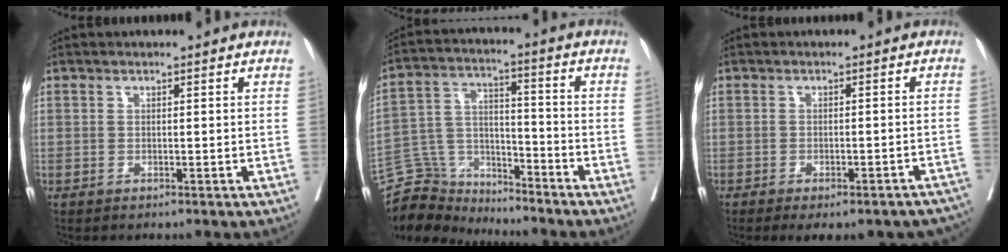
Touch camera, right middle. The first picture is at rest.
{"total": 10.0, "force": [-9.6, 2.6, -0.5], "torque": [-0.002, 0.046, -0.183]}
{"total": 11.4, "force": [-9.4, 3.8, 5.3], "torque": [-0.069, 0.010, -0.104]}